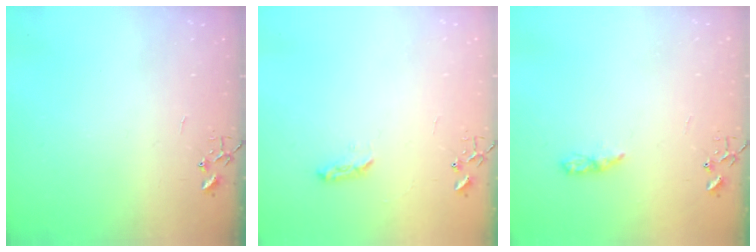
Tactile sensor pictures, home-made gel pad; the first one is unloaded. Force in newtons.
{"total": 5.3, "press": 5.2, "slide": 0.6}
{"total": 5.1, "press": 5.1, "slide": 0.6}